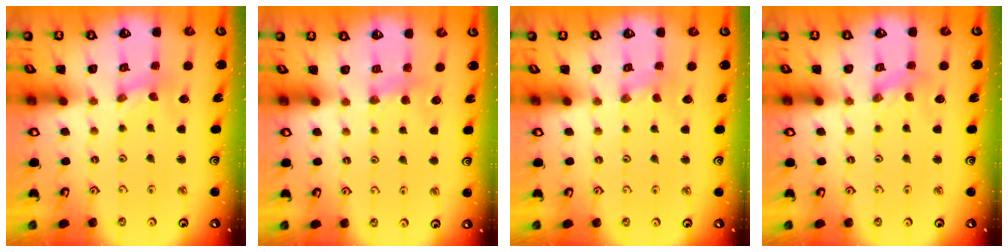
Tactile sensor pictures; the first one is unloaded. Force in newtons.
{"total": 3.8, "press": 3.7, "slide": 0.8}
{"total": 0.0}
{"total": 1.0, "press": 1.0, "slide": 0.2}